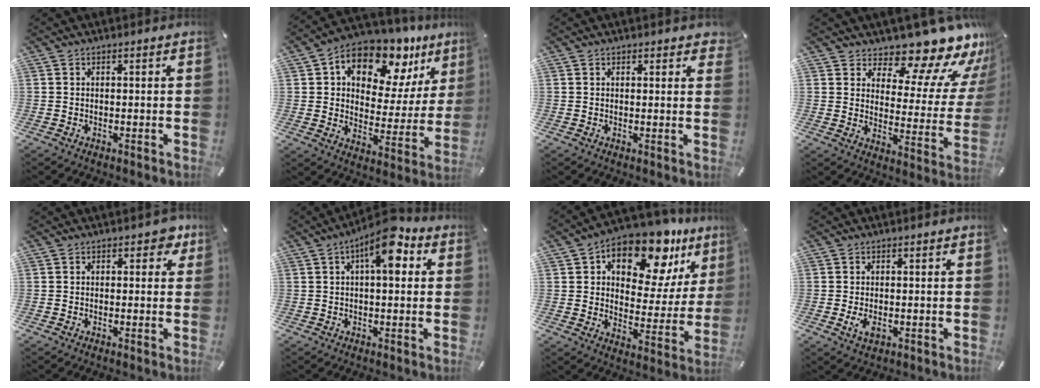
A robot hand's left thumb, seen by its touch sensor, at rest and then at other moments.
{"total": 14.2, "force": [9.2, 8.5, 6.7], "torque": [-0.106, -0.073, 0.162]}
{"total": 1.2, "force": [0.9, 0.7, 0.5], "torque": [-0.004, -0.001, 0.015]}
{"total": 14.2, "force": [12.5, 4.3, 5.0], "torque": [-0.072, -0.122, 0.203]}
{"total": 3.3, "force": [1.2, 2.1, 2.2], "torque": [-0.016, -0.002, 0.013]}
{"total": 9.7, "force": [3.8, 3.9, 8.1], "torque": [-0.120, -0.012, 0.058]}
{"total": 16.6, "force": [10.7, 8.6, 9.2], "torque": [-0.130, -0.075, 0.181]}
{"total": 2.9, "force": [-0.6, 1.7, 2.3], "torque": [-0.062, -0.007, -0.015]}